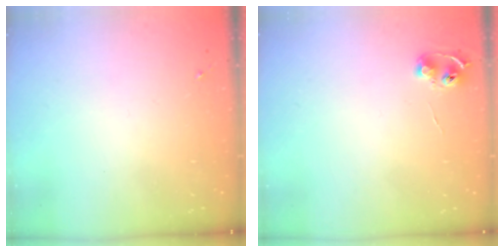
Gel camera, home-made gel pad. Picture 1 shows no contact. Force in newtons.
{"total": 6.4, "press": 6.4, "slide": 0.7}